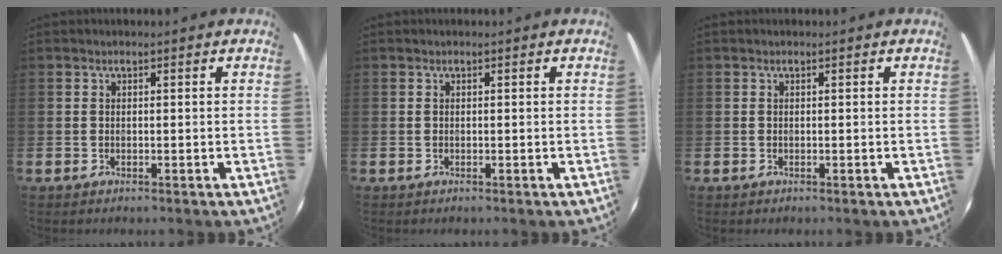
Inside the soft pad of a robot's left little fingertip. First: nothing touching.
{"total": 0.0}
{"total": 0.0}